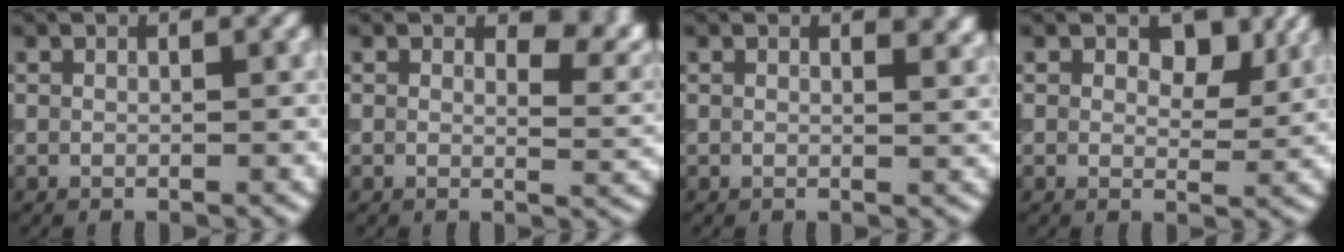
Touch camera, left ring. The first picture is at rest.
{"total": 4.2, "force": [1.8, 2.2, 3.0], "torque": [-0.038, -0.006, 0.023]}
{"total": 1.5, "force": [1.0, 0.6, 0.9], "torque": [-0.008, -0.004, 0.018]}
{"total": 4.1, "force": [1.8, 2.4, 2.7], "torque": [-0.039, -0.005, 0.021]}